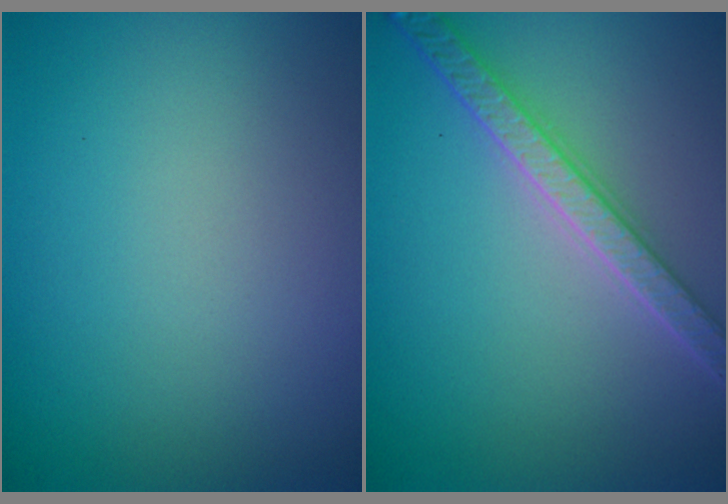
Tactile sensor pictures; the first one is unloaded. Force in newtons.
{"total": 4.2, "press": 3.6, "slide": 2.3}